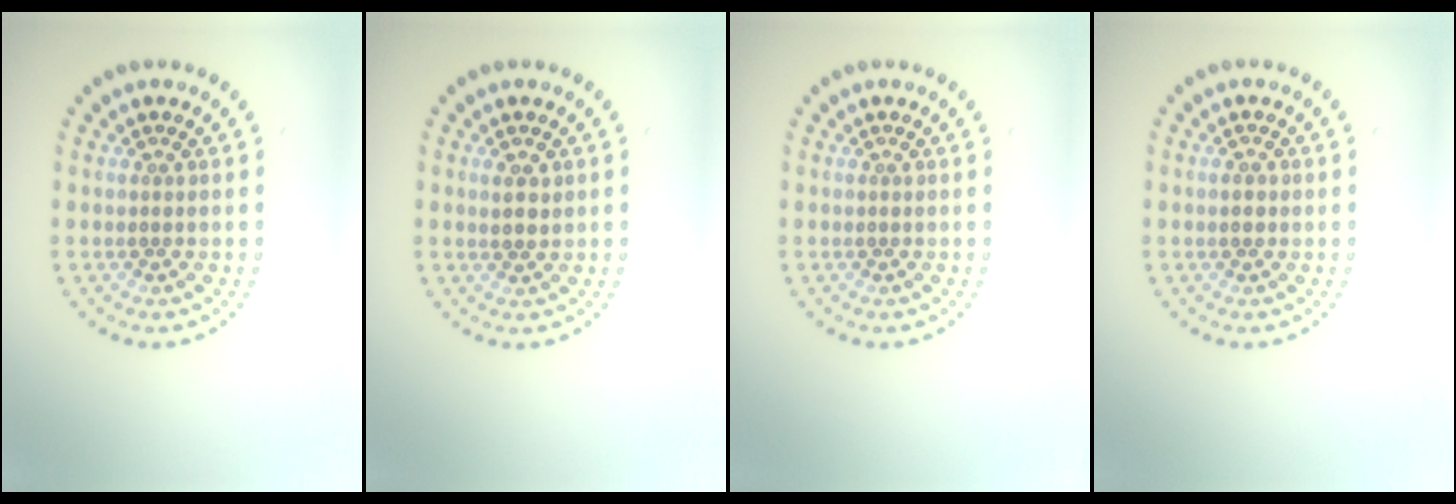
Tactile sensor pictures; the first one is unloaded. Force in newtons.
{"total": 1.5, "press": 1.4, "slide": 0.6}
{"total": 0.0}
{"total": 0.9, "press": 0.9, "slide": 0.1}